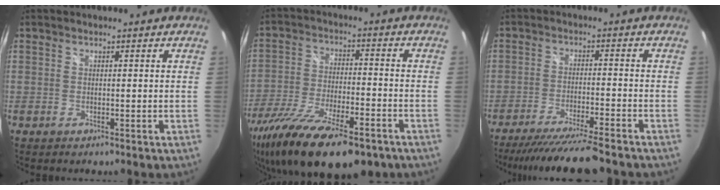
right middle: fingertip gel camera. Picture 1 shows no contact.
{"total": 23.2, "force": [-16.2, 7.3, 14.8], "torque": [-0.291, -0.062, -0.268]}
{"total": 13.9, "force": [-12.3, 0.2, 6.4], "torque": [-0.131, -0.020, -0.198]}